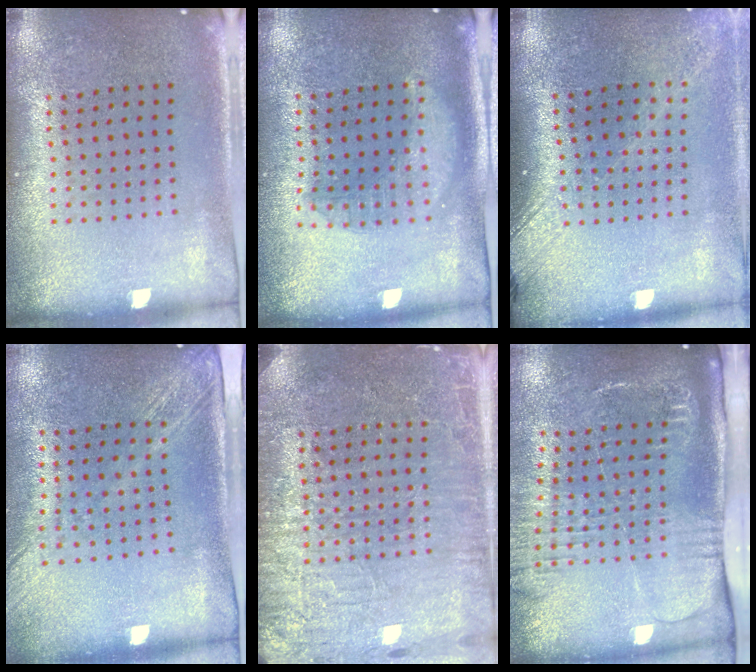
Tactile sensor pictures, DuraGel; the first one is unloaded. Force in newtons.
{"total": 1.4, "press": 1.3, "slide": 0.5}
{"total": 2.1, "press": 1.6, "slide": 1.4}
{"total": 2.0, "press": 1.6, "slide": 1.2}
{"total": 6.3, "press": 6.2, "slide": 1.0}
{"total": 2.7, "press": 2.1, "slide": 1.7}